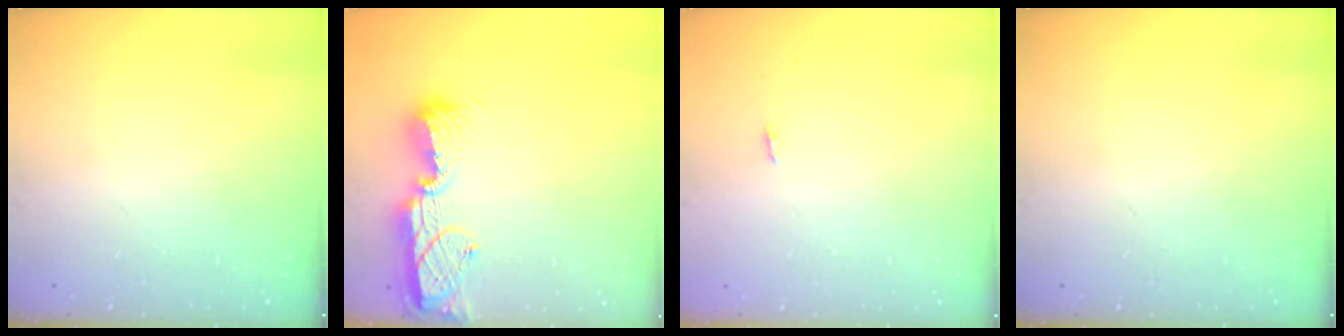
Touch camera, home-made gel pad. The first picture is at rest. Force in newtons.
{"total": 11.5, "press": 11.5, "slide": 0.7}
{"total": 2.8, "press": 1.8, "slide": 2.2}
{"total": 0.0}